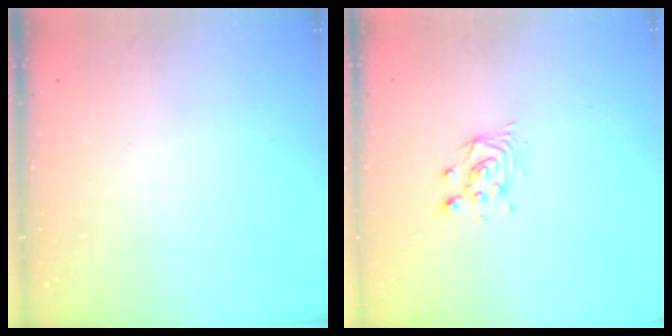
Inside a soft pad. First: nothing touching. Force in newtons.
{"total": 4.7, "press": 4.7, "slide": 0.4}